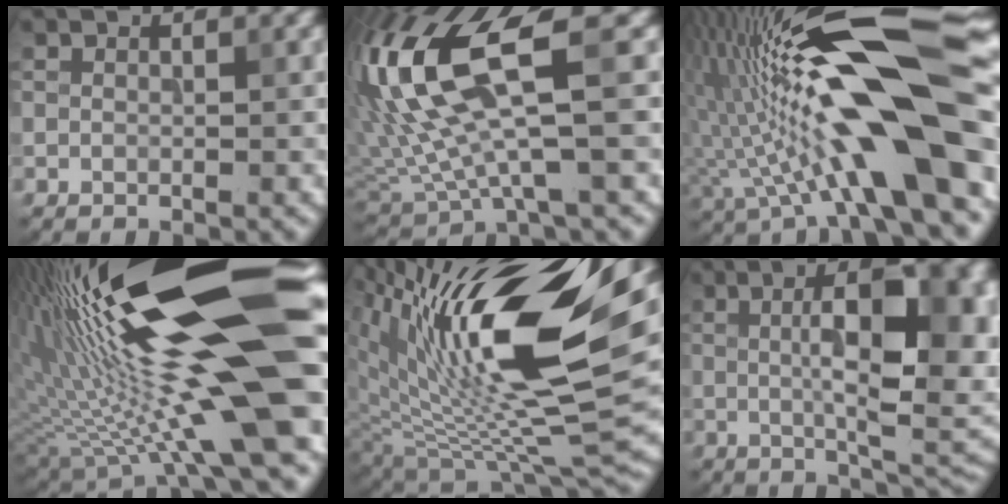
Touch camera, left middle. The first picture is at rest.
{"total": 11.6, "force": [3.0, 3.4, 10.7], "torque": [-0.233, 0.003, 0.063]}
{"total": 16.9, "force": [0.8, 4.1, 16.4], "torque": [-0.261, 0.023, 0.005]}
{"total": 21.9, "force": [5.0, 5.7, 20.5], "torque": [-0.330, -0.001, 0.083]}
{"total": 17.2, "force": [6.0, 6.7, 14.6], "torque": [-0.258, -0.004, 0.107]}
{"total": 12.8, "force": [1.3, 4.5, 11.9], "torque": [-0.161, 0.005, 0.023]}